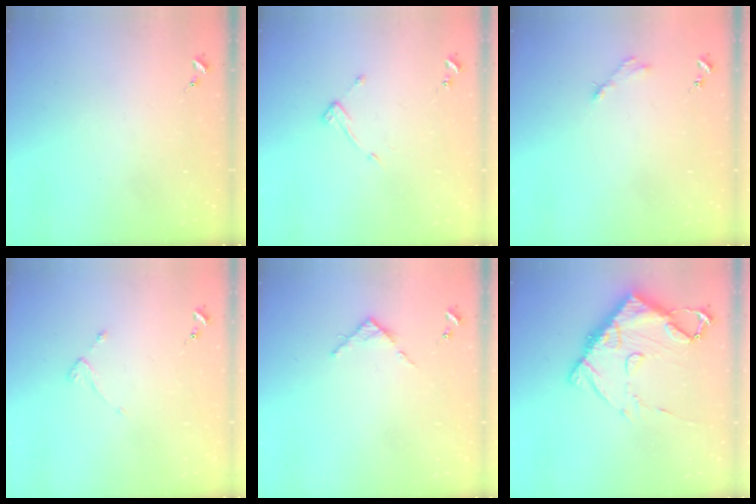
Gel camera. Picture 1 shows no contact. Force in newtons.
{"total": 7.1, "press": 7.1, "slide": 0.5}
{"total": 2.8, "press": 2.8, "slide": 0.4}
{"total": 2.2, "press": 2.1, "slide": 0.4}
{"total": 3.7, "press": 3.7, "slide": 0.5}
{"total": 14.3, "press": 14.2, "slide": 1.3}